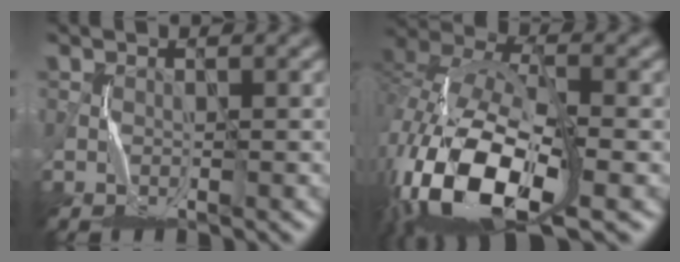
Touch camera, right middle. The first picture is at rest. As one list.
[{"total": 16.3, "force": [-6.0, 8.2, 12.7], "torque": [-0.281, -0.017, -0.108]}]